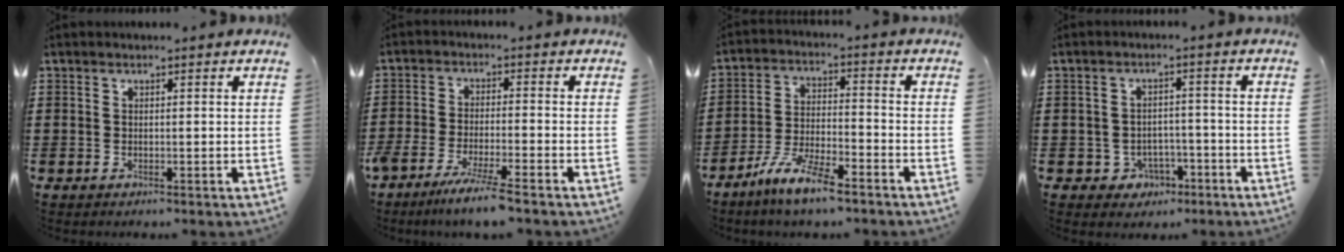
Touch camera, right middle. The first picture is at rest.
{"total": 5.8, "force": [-5.0, -0.5, 3.0], "torque": [-0.065, -0.023, -0.096]}
{"total": 7.7, "force": [-6.3, 1.0, 4.3], "torque": [-0.100, -0.007, -0.122]}
{"total": 3.1, "force": [-2.1, 2.2, 0.7], "torque": [-0.021, 0.005, -0.047]}